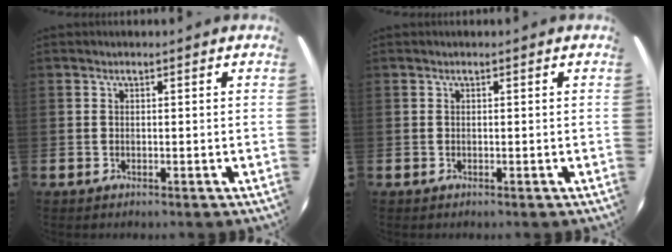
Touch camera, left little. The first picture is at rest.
{"total": 0.0}